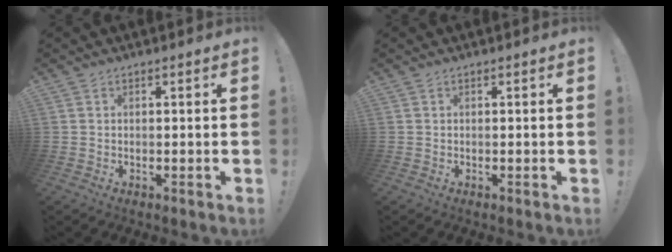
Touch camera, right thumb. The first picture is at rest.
{"total": 0.0}